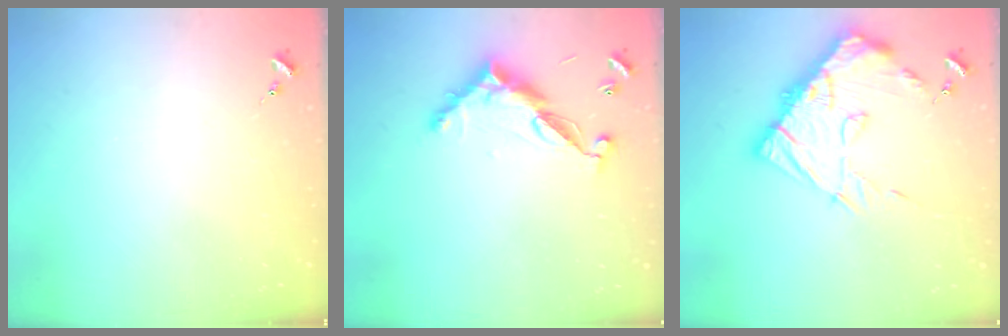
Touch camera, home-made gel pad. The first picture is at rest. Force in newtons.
{"total": 11.5, "press": 11.5, "slide": 0.4}
{"total": 18.5, "press": 18.5, "slide": 1.8}